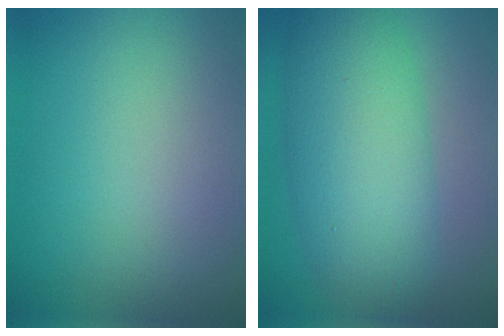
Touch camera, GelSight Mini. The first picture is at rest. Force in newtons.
{"total": 8.2, "press": 8.1, "slide": 0.2}